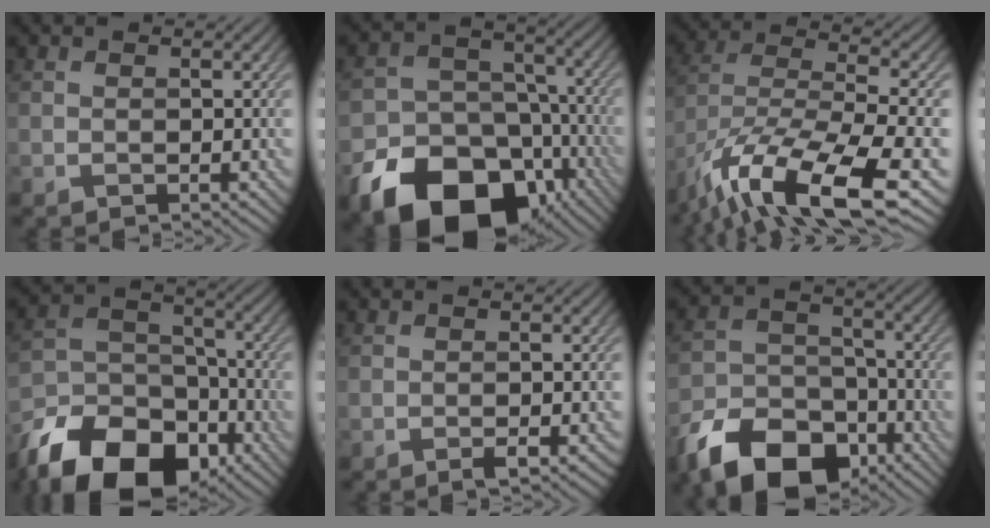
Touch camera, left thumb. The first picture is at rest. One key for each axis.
{"total": 19.4, "fx": -10.9, "fy": 13.5, "fz": 8.6, "tx": -0.172, "ty": -0.053, "tz": -0.169}
{"total": 16.3, "fx": -9.8, "fy": 5.4, "fz": 11.8, "tx": -0.260, "ty": -0.018, "tz": -0.167}
{"total": 16.8, "fx": -11.5, "fy": 9.6, "fz": 7.7, "tx": -0.181, "ty": -0.038, "tz": -0.199}
{"total": 1.4, "fx": -0.8, "fy": 0.3, "fz": 1.2, "tx": -0.017, "ty": 0.000, "tz": -0.012}
{"total": 14.3, "fx": -9.2, "fy": 8.2, "fz": 7.2, "tx": -0.162, "ty": -0.029, "tz": -0.166}